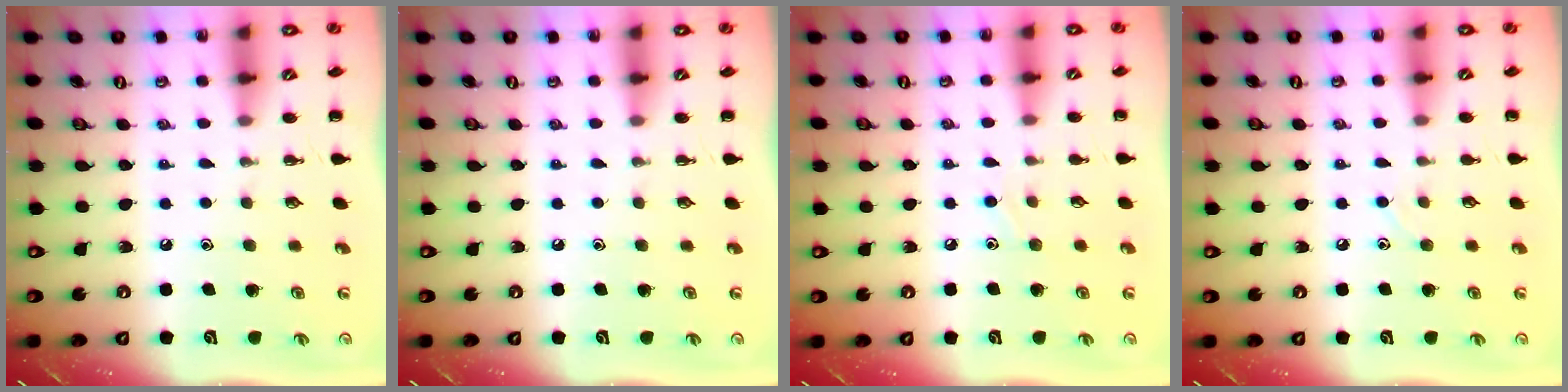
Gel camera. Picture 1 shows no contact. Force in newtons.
{"total": 0.0}
{"total": 5.4, "press": 5.1, "slide": 1.8}
{"total": 6.1, "press": 5.8, "slide": 2.1}